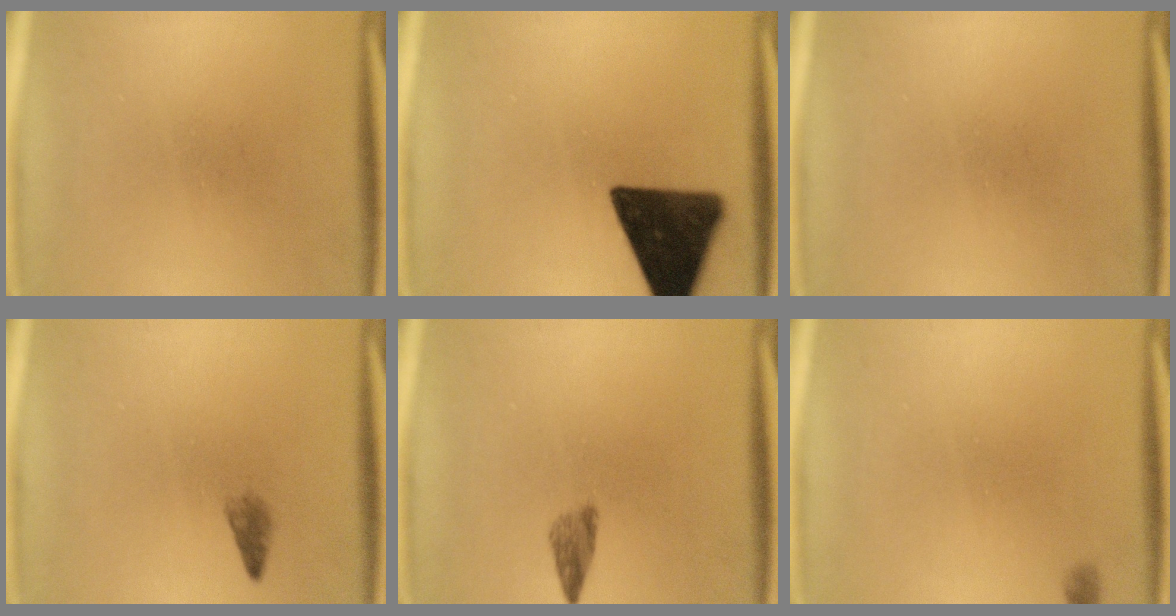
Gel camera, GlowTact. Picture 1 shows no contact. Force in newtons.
{"total": 15.9}
{"total": 0.0}
{"total": 1.2}
{"total": 2.1}
{"total": 0.7}